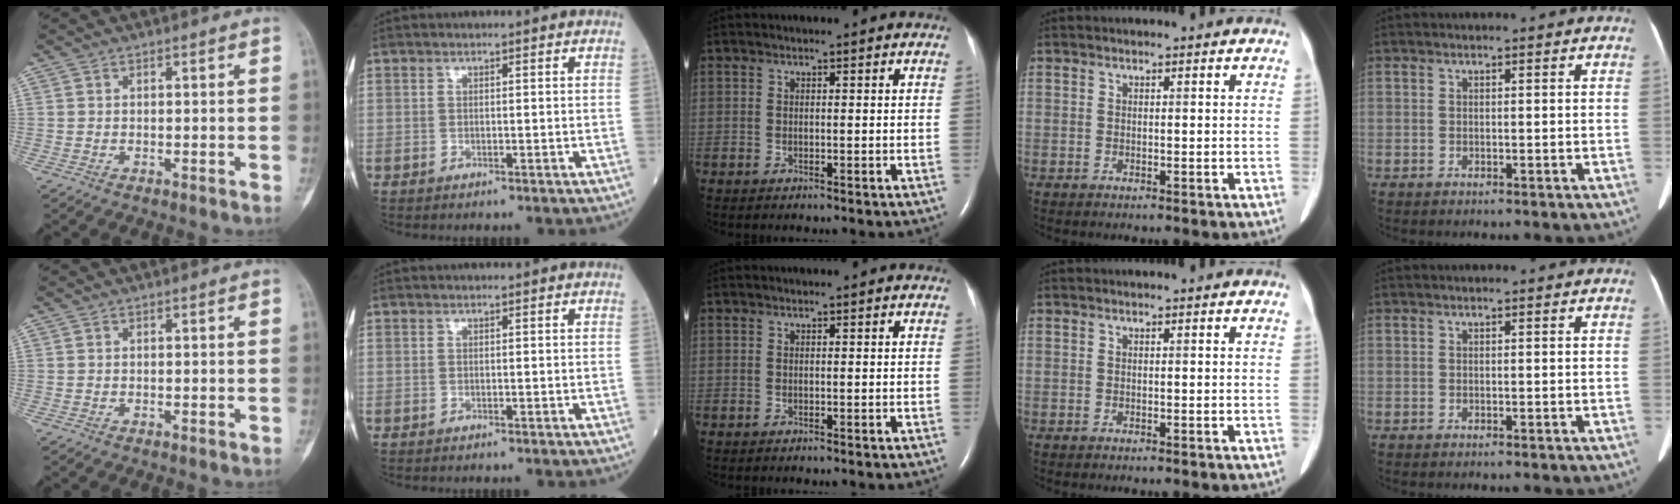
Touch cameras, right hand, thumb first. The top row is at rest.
{}